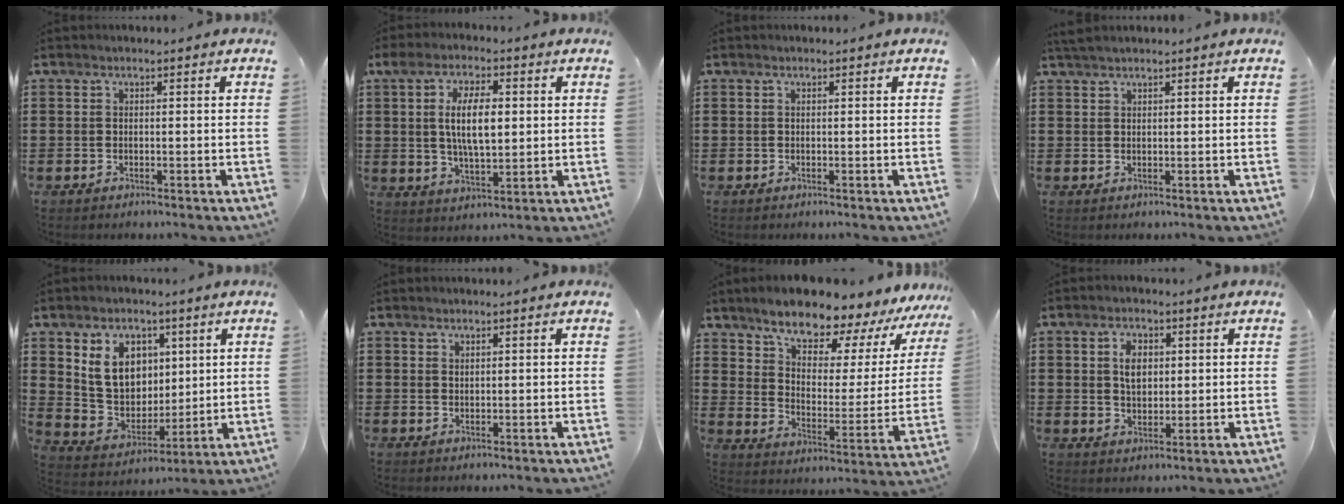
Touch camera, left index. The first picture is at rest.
{"total": 8.7, "force": [1.4, 3.6, 7.8], "torque": [-0.145, 0.011, 0.021]}
{"total": 0.0}
{"total": 1.4, "force": [1.2, 0.0, 0.7], "torque": [-0.014, 0.000, 0.023]}
{"total": 9.3, "force": [3.6, 7.3, 4.4], "torque": [-0.101, 0.012, 0.071]}
{"total": 0.7, "force": [0.6, 0.3, 0.3], "torque": [-0.008, 0.002, 0.011]}
{"total": 9.7, "force": [8.3, 3.1, 3.9], "torque": [-0.097, -0.060, 0.140]}
{"total": 4.3, "force": [1.1, 2.6, 3.2], "torque": [-0.055, 0.005, 0.015]}